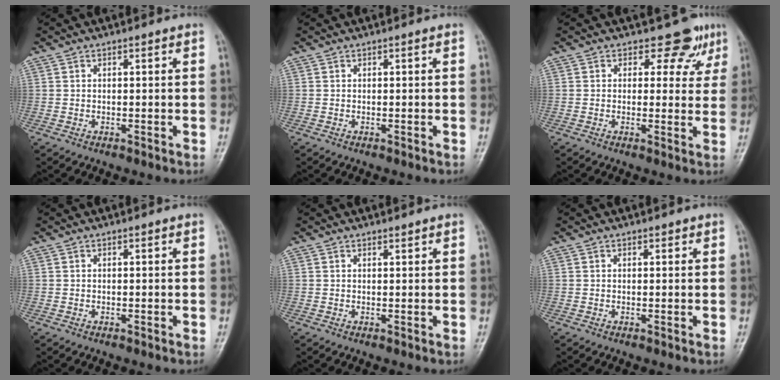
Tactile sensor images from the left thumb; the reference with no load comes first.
{"total": 0.0}
{"total": 5.4, "force": [3.8, 3.6, 1.5], "torque": [0.016, -0.022, 0.034]}
{"total": 0.0}
{"total": 0.7, "force": [0.7, 0.2, 0.2], "torque": [-0.006, -0.006, 0.010]}
{"total": 0.9, "force": [0.6, 0.5, 0.5], "torque": [-0.002, -0.002, 0.005]}